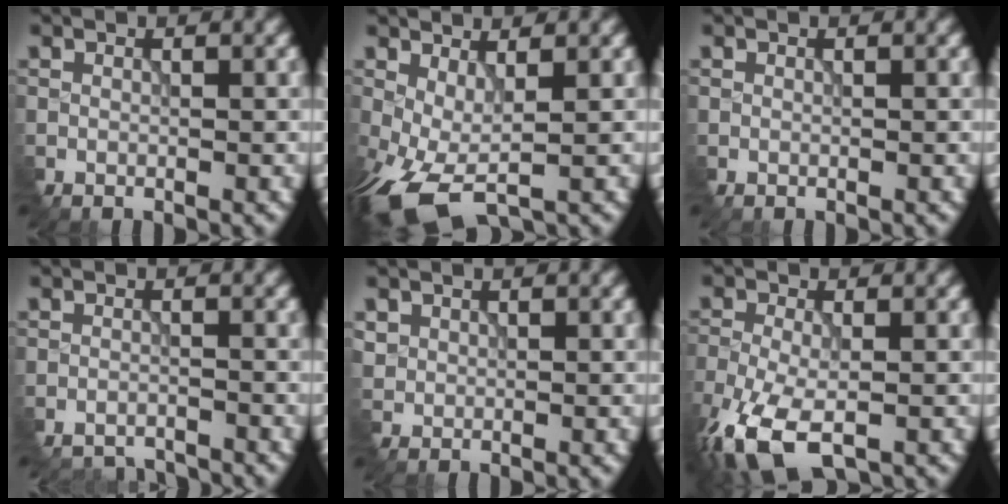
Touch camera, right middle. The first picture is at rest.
{"total": 6.0, "force": [-1.6, 2.7, 5.1], "torque": [-0.124, -0.007, -0.027]}
{"total": 0.0}
{"total": 5.2, "force": [-5.2, 0.6, 0.2], "torque": [0.003, -0.012, -0.071]}
{"total": 0.9, "force": [0.5, 0.7, -0.3], "torque": [-0.003, -0.002, 0.013]}
{"total": 8.7, "force": [-4.5, 4.4, 6.1], "torque": [-0.155, -0.036, -0.076]}